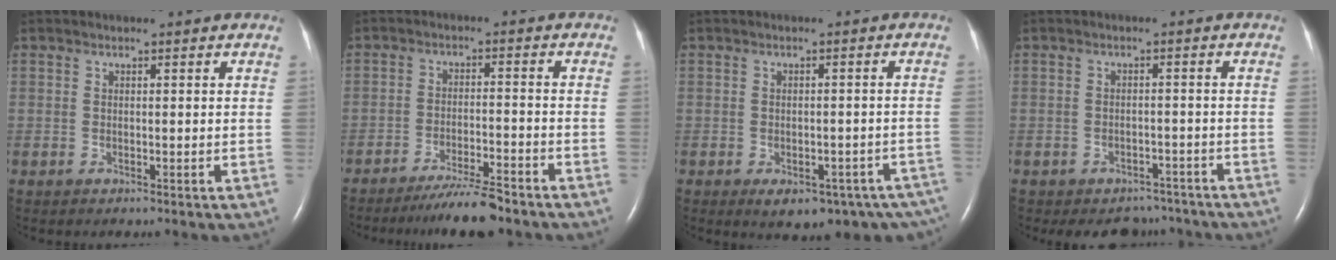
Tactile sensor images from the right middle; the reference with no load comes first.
{"total": 6.6, "force": [-5.8, 0.1, 3.3], "torque": [-0.058, -0.019, -0.099]}
{"total": 13.0, "force": [-8.8, 6.7, 7.0], "torque": [-0.071, 0.003, -0.095]}
{"total": 5.7, "force": [-5.0, 2.7, 0.4], "torque": [0.001, 0.011, -0.059]}